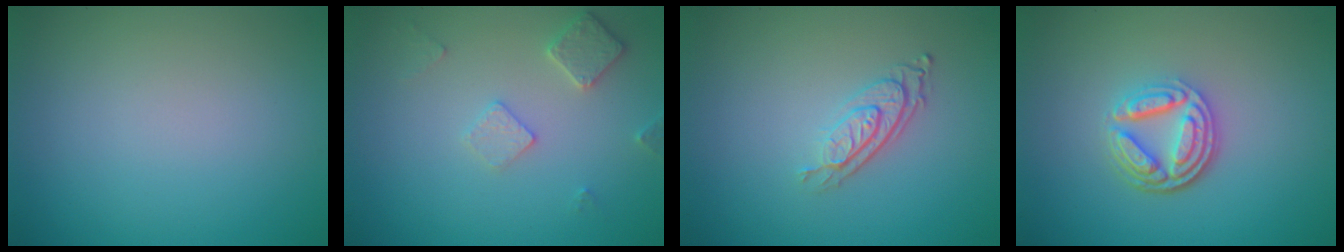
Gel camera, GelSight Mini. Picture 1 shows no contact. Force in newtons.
{"total": 2.5, "press": 2.4, "slide": 0.4}
{"total": 2.9, "press": 2.1, "slide": 2.1}
{"total": 4.5, "press": 3.4, "slide": 2.9}